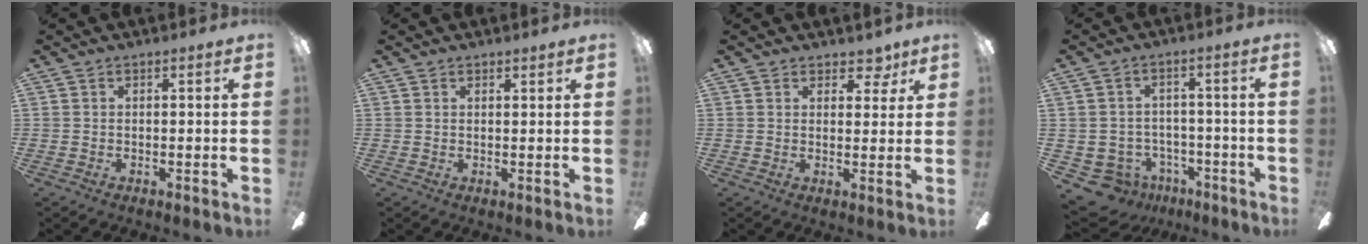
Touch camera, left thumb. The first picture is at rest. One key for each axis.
{"total": 1.2, "fx": 1.1, "fy": 0.5, "fz": 0.1, "tx": -0.001, "ty": 0.001, "tz": 0.021}
{"total": 5.2, "fx": 3.7, "fy": 3.2, "fz": 1.9, "tx": -0.006, "ty": -0.017, "tz": 0.061}
{"total": 7.3, "fx": -5.0, "fy": 5.1, "fz": 1.5, "tx": -0.058, "ty": 0.025, "tz": -0.092}